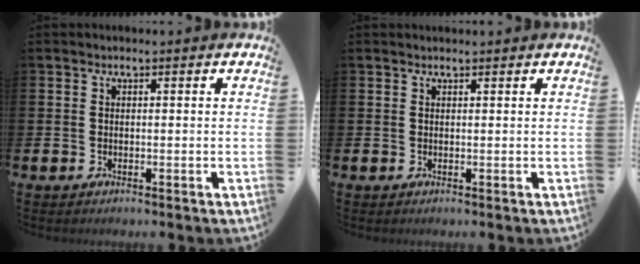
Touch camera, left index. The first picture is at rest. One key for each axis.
{"total": 0.5, "fx": 0.5, "fy": 0.1, "fz": 0.1, "tx": 0.008, "ty": -0.004, "tz": 0.008}